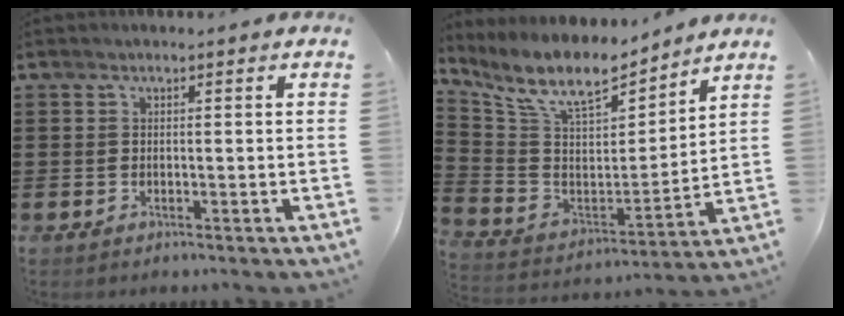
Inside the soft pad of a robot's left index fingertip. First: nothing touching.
{"total": 10.7, "force": [8.4, 3.1, 5.8], "torque": [-0.149, -0.045, 0.146]}